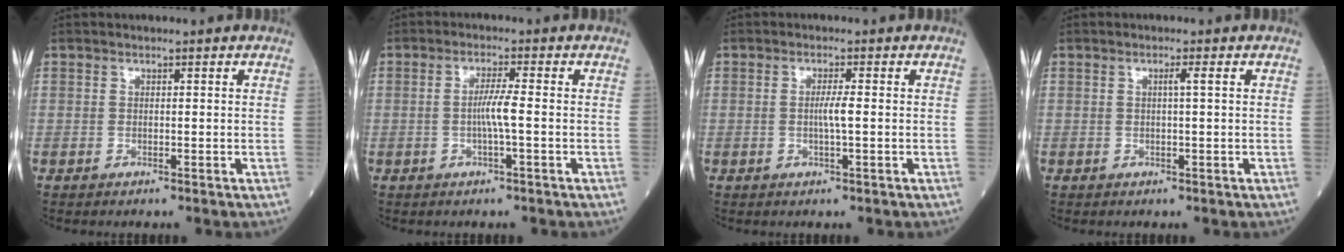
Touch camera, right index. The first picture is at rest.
{"total": 3.3, "force": [-0.5, -0.4, 3.3], "torque": [-0.061, -0.001, -0.011]}
{"total": 2.2, "force": [-0.1, -0.2, 2.2], "torque": [-0.042, -0.002, -0.004]}
{"total": 1.2, "force": [0.3, -0.3, 1.2], "torque": [-0.021, 0.001, 0.005]}